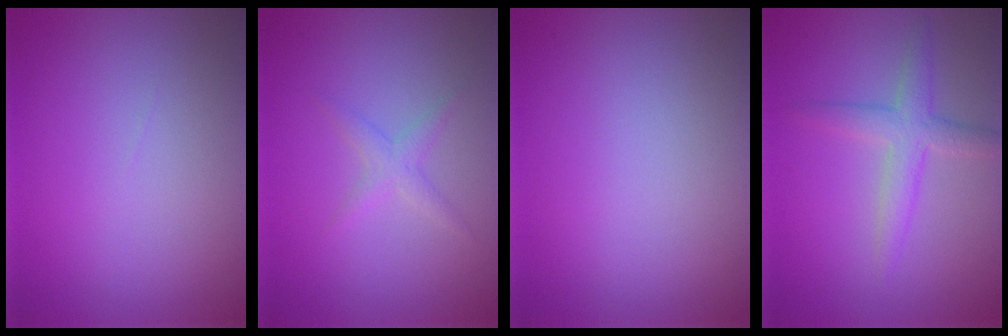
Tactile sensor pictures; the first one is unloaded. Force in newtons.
{"total": 1.3, "press": 1.3, "slide": 0.1}
{"total": 0.0}
{"total": 2.8, "press": 2.8, "slide": 0.1}